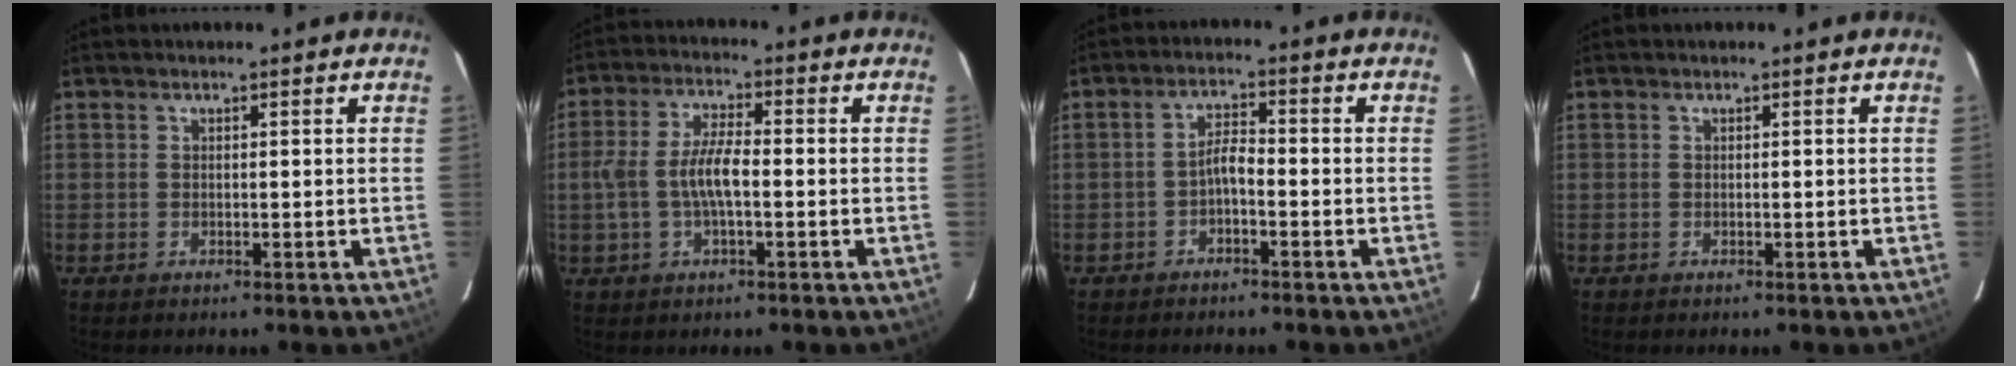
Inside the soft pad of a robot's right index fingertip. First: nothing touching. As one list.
[{"total": 7.5, "force": [-1.3, 2.5, 6.9], "torque": [-0.142, 0.009, -0.023]}, {"total": 2.8, "force": [-1.6, 0.7, 2.1], "torque": [-0.043, 0.010, -0.030]}, {"total": 0.0}]